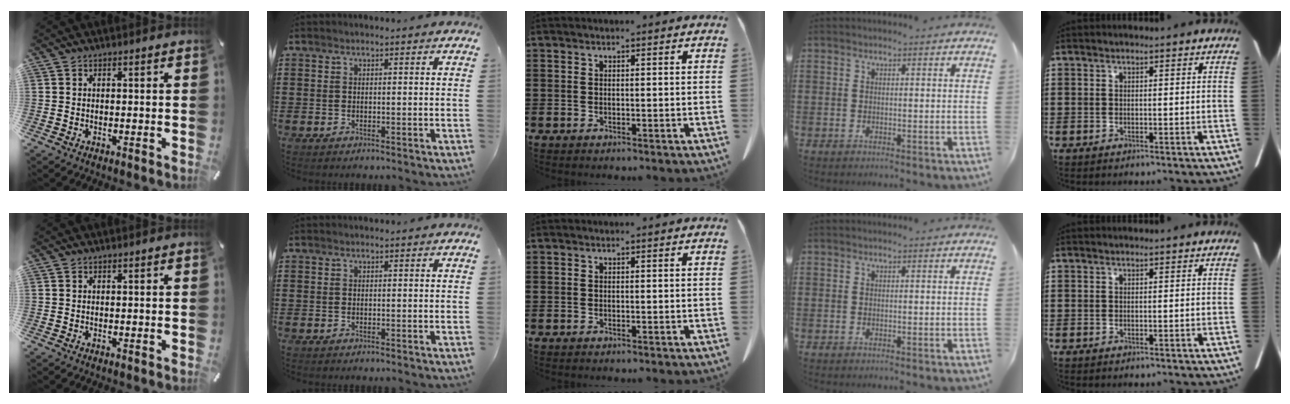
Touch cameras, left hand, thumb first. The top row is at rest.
{}